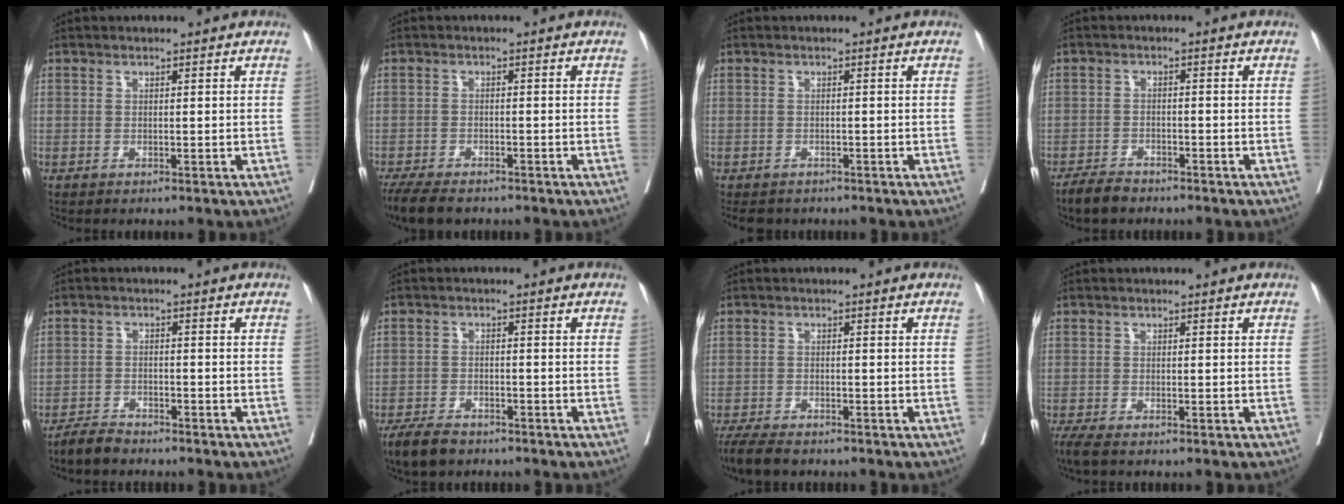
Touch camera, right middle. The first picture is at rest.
{"total": 7.0, "force": [-5.7, 2.3, 3.3], "torque": [-0.053, -0.012, -0.090]}
{"total": 4.5, "force": [-3.7, 2.1, 1.2], "torque": [-0.016, -0.003, -0.051]}
{"total": 2.9, "force": [-2.7, 0.9, 0.7], "torque": [-0.016, -0.001, -0.048]}
{"total": 2.5, "force": [-2.4, 0.6, 0.4], "torque": [-0.010, -0.003, -0.045]}
{"total": 4.6, "force": [-3.9, 1.8, 1.8], "torque": [-0.033, -0.004, -0.068]}
{"total": 5.4, "force": [-4.6, 1.3, 2.6], "torque": [-0.045, -0.013, -0.077]}
{"total": 2.9, "force": [-2.3, 0.5, 1.7], "torque": [-0.034, -0.012, -0.042]}